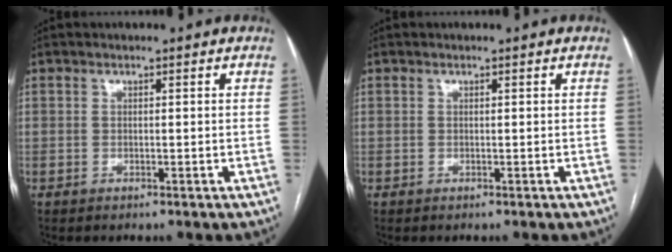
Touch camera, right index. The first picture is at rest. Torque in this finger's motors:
{"motor_torque": [-0.03, 0.05, 0.06, 0.00]}